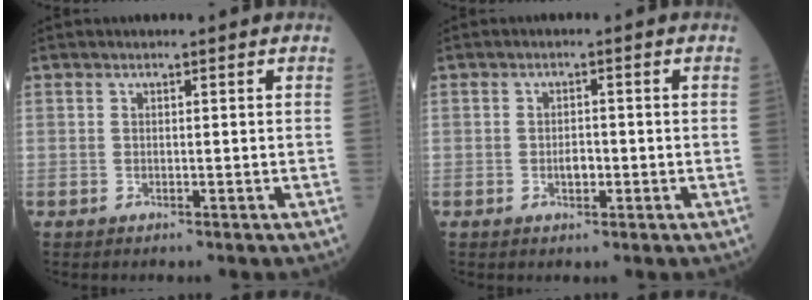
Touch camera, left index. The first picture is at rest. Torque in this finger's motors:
{"motor_torque": [0.10, -0.02, 0.03, 0.02]}